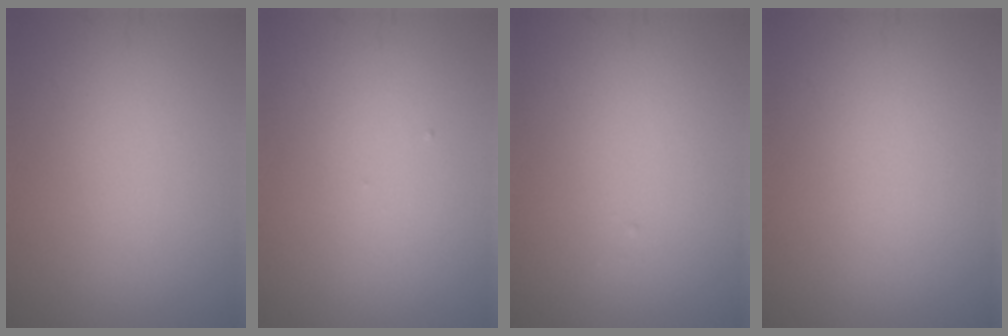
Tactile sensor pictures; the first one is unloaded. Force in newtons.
{"total": 0.0}
{"total": 0.0}
{"total": 0.0}